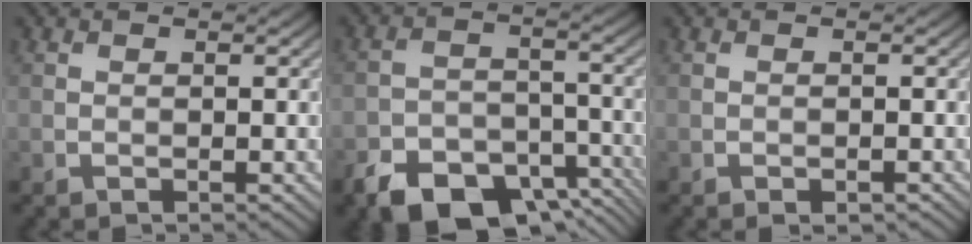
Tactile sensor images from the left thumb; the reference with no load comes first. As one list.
[{"total": 10.7, "force": [-7.4, 5.6, 5.4], "torque": [-0.090, -0.020, -0.126]}, {"total": 0.8, "force": [-0.6, 0.3, 0.5], "torque": [-0.006, -0.002, -0.008]}]